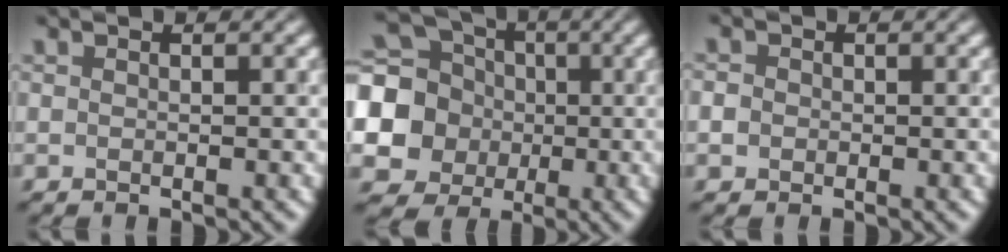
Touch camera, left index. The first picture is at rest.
{"total": 11.3, "force": [-0.1, 10.4, 4.6], "torque": [-0.135, -0.010, -0.027]}
{"total": 2.1, "force": [0.4, 1.9, 0.9], "torque": [-0.001, 0.013, -0.011]}